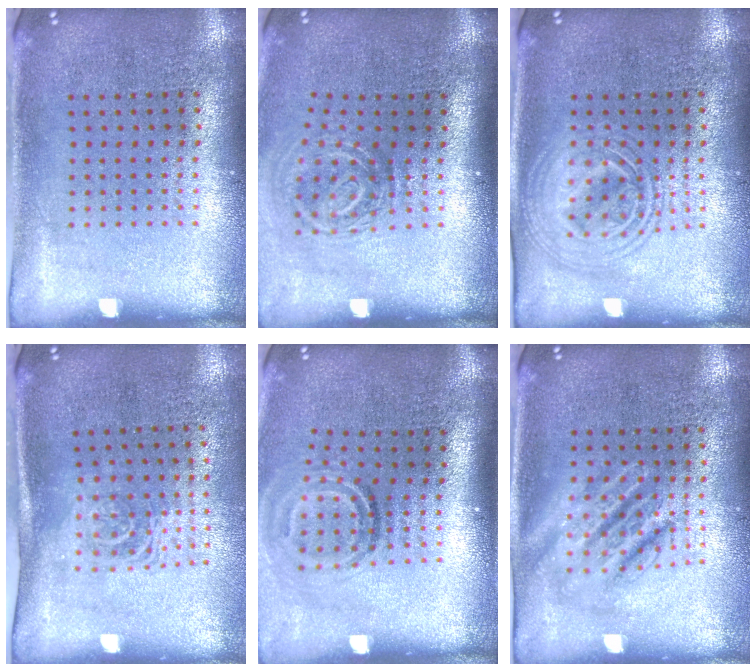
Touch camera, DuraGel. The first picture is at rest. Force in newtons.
{"total": 1.9, "press": 1.2, "slide": 1.5}
{"total": 2.9, "press": 2.9, "slide": 0.4}
{"total": 1.6, "press": 1.2, "slide": 1.0}
{"total": 1.9, "press": 1.3, "slide": 1.4}
{"total": 2.4, "press": 2.4, "slide": 0.3}